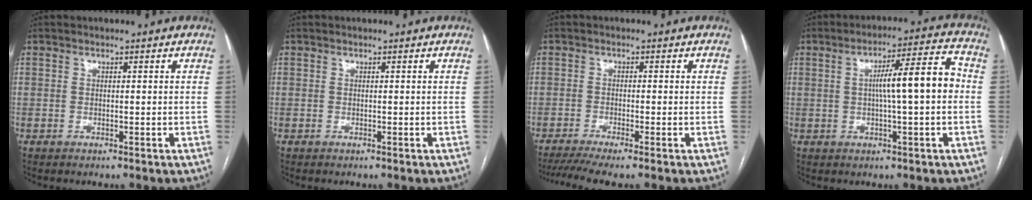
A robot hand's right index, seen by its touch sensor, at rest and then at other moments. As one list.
[{"total": 0.0}, {"total": 6.0, "force": [-4.6, -0.2, 3.8], "torque": [-0.063, -0.010, -0.076]}, {"total": 9.6, "force": [0.1, 0.6, 9.6], "torque": [-0.148, 0.024, -0.002]}]